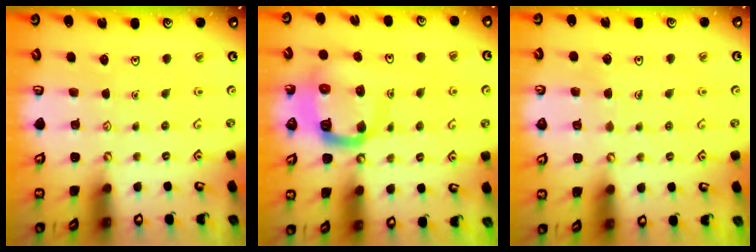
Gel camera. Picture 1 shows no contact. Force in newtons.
{"total": 12.4, "press": 12.3, "slide": 1.5}
{"total": 3.6, "press": 3.6, "slide": 0.1}